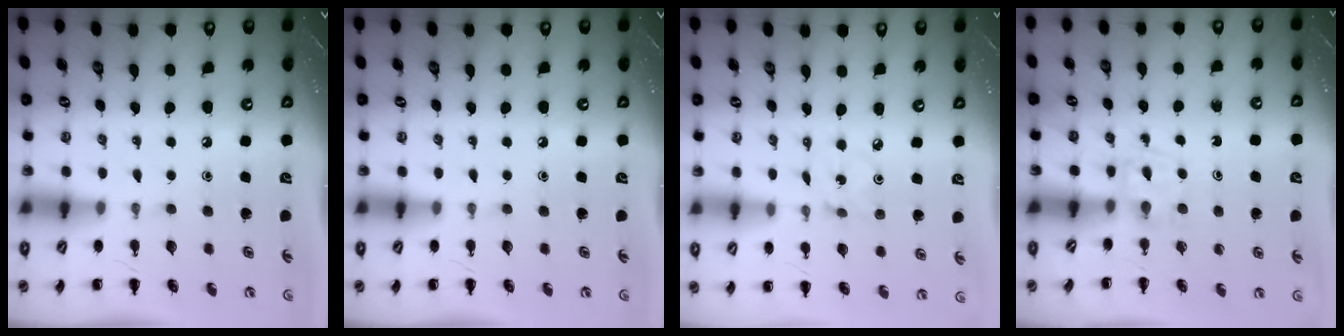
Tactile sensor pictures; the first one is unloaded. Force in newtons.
{"total": 0.0}
{"total": 1.0, "press": 1.0, "slide": 0.2}
{"total": 4.5, "press": 4.2, "slide": 1.4}